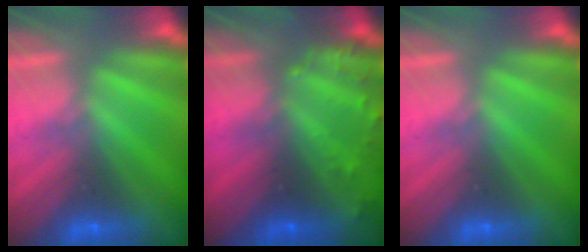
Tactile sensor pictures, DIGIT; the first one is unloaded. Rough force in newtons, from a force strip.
{"total": 8.4}
{"total": 0.0}